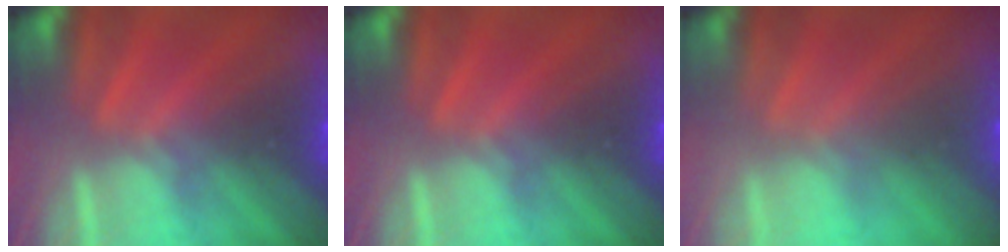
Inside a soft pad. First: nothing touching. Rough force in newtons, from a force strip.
{"total": 0.0}
{"total": 9.1}